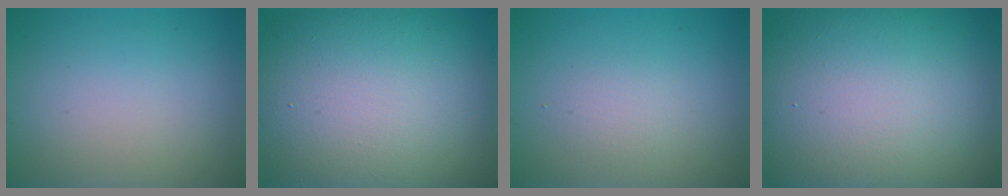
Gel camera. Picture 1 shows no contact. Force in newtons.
{"total": 16.1, "press": 16.1, "slide": 0.8}
{"total": 1.4, "press": 1.4, "slide": 0.1}
{"total": 20.7, "press": 20.7, "slide": 1.3}